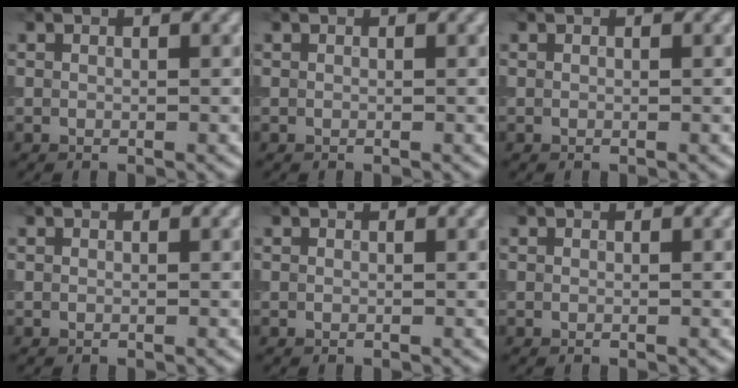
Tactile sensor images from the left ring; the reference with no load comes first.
{"total": 0.0}
{"total": 0.0}
{"total": 0.0}
{"total": 0.0}
{"total": 0.0}